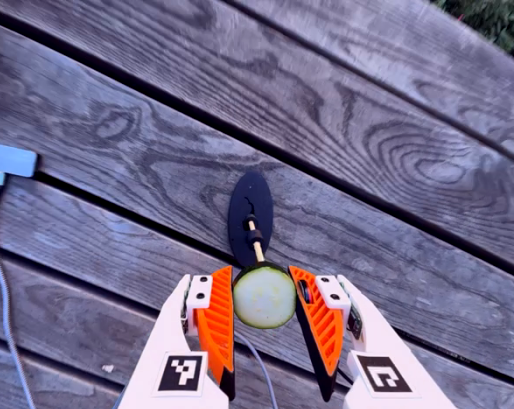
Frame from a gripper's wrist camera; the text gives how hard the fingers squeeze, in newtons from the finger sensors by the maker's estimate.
{"total": 8.2, "left": 7.4, "right": 9.0}